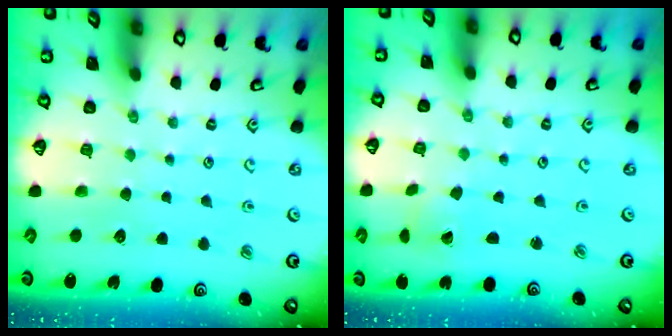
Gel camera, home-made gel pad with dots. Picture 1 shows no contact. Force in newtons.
{"total": 1.5, "press": 1.5, "slide": 0.0}